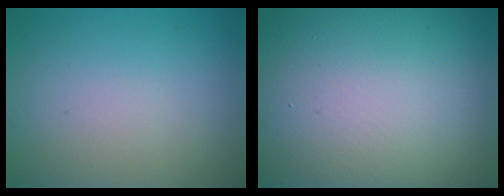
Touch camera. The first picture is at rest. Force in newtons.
{"total": 24.2, "press": 24.2, "slide": 1.2}